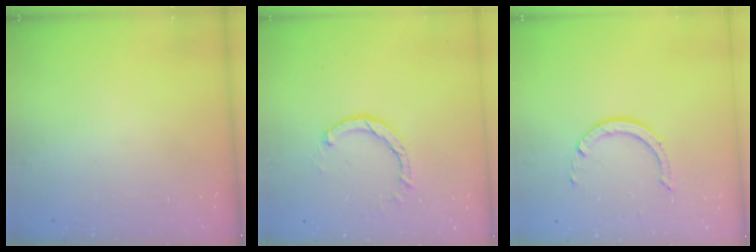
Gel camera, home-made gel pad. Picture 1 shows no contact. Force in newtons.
{"total": 3.0, "press": 3.0, "slide": 0.4}
{"total": 6.3, "press": 6.3, "slide": 0.4}